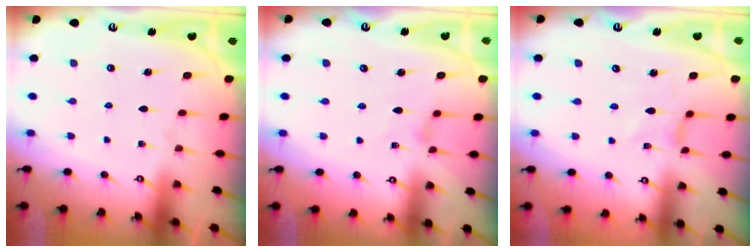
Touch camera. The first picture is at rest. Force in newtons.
{"total": 1.0, "press": 1.0, "slide": 0.1}
{"total": 0.0}